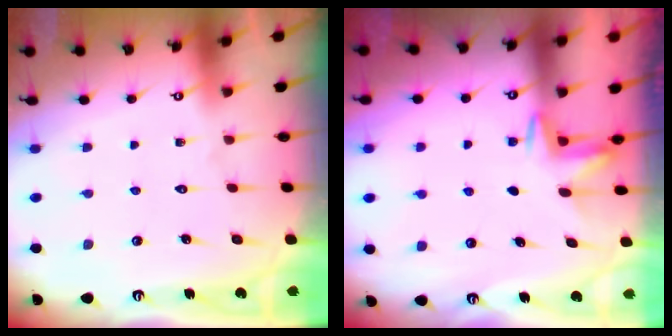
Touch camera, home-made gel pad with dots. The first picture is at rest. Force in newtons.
{"total": 2.7, "press": 2.7, "slide": 0.4}